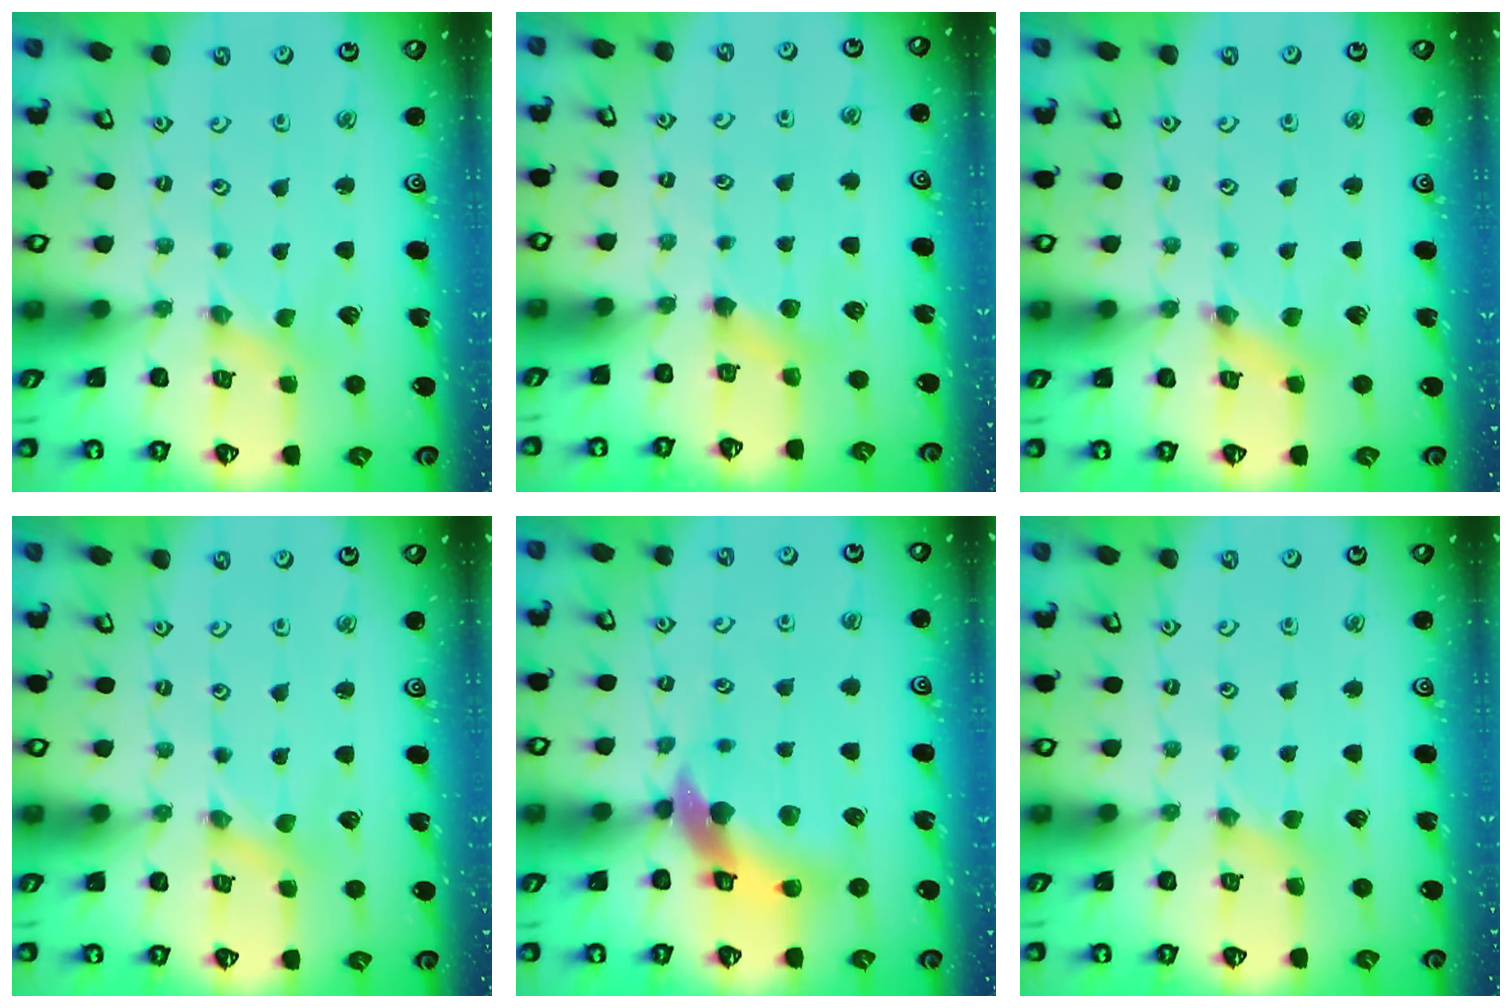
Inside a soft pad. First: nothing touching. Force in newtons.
{"total": 5.0, "press": 5.0, "slide": 0.6}
{"total": 2.5, "press": 2.4, "slide": 0.3}
{"total": 0.0}
{"total": 12.1, "press": 11.9, "slide": 2.0}
{"total": 2.2, "press": 2.2, "slide": 0.4}